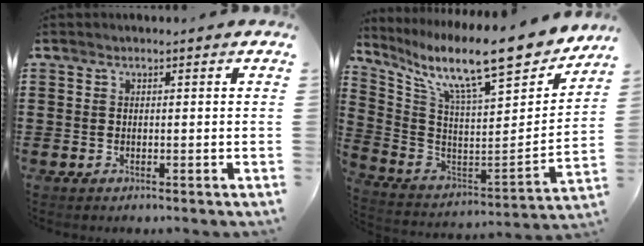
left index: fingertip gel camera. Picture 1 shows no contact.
{"total": 14.3, "force": [11.1, 1.8, 8.8], "torque": [-0.174, -0.087, 0.180]}